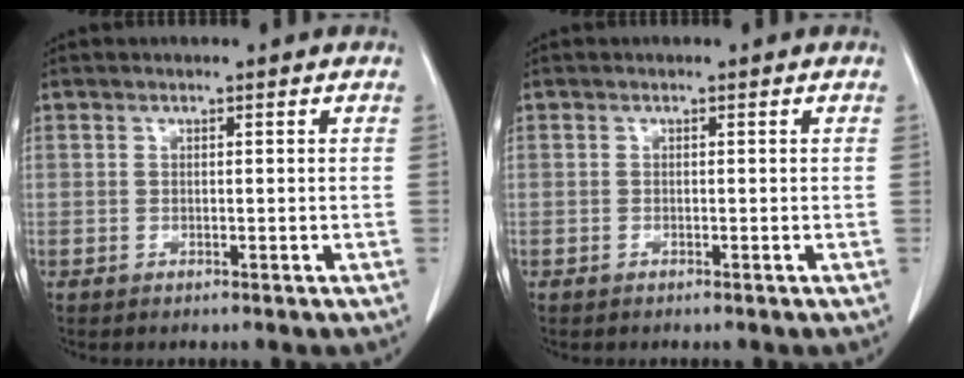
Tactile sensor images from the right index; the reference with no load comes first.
{"total": 0.0}